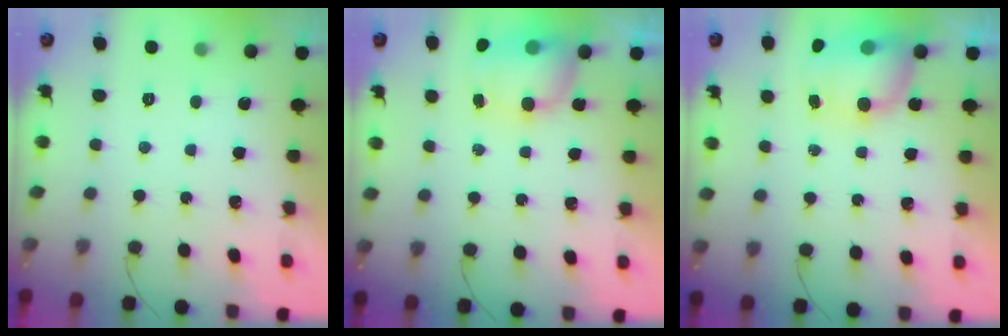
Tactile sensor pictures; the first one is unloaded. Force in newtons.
{"total": 7.7, "press": 7.2, "slide": 2.5}
{"total": 7.5, "press": 7.4, "slide": 0.9}